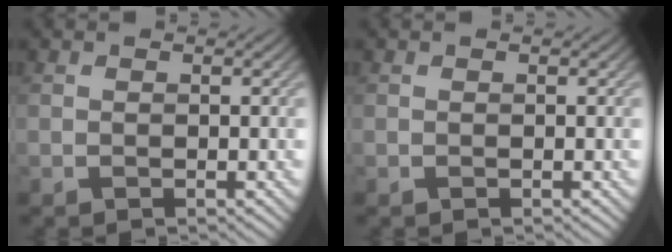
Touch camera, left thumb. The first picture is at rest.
{"total": 0.0}